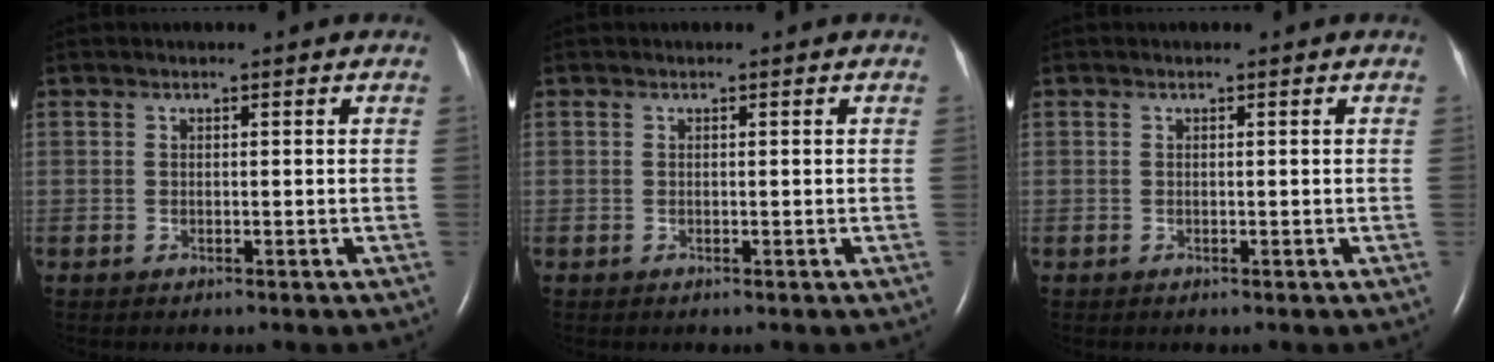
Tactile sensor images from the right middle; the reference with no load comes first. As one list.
[{"total": 0.0}, {"total": 0.0}]